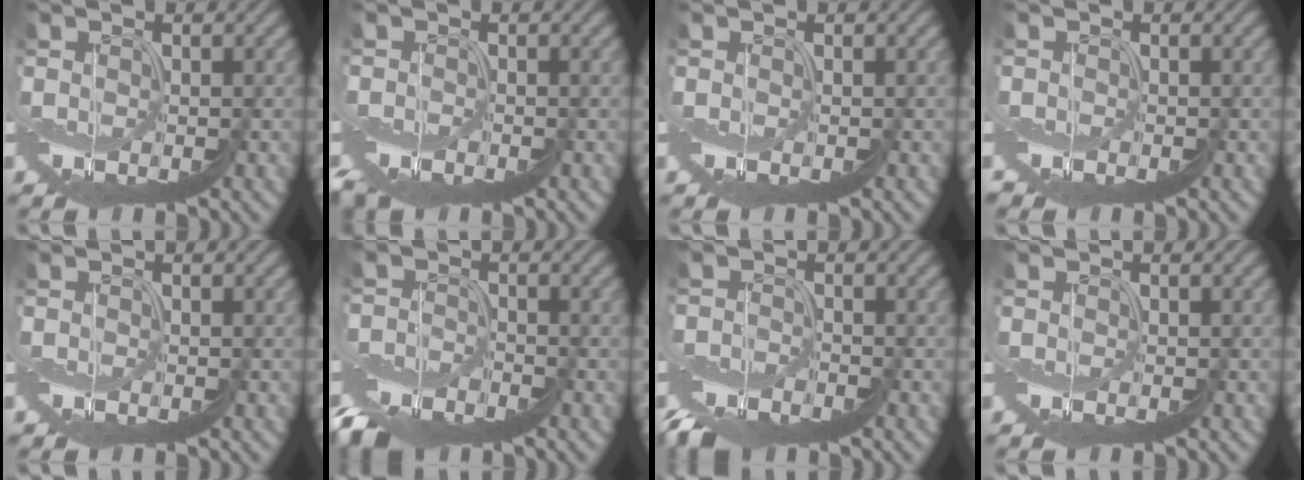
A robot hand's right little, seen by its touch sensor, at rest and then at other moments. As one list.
[{"total": 4.5, "force": [-4.0, 1.3, 1.8], "torque": [-0.031, -0.005, -0.052]}, {"total": 0.0}, {"total": 2.5, "force": [-1.9, 1.3, 1.0], "torque": [-0.007, -0.004, -0.026]}, {"total": 1.1, "force": [-0.5, 0.7, 0.7], "torque": [-0.005, -0.008, -0.007]}, {"total": 6.9, "force": [-6.9, -0.4, -0.5], "torque": [-0.001, -0.001, -0.126]}, {"total": 5.6, "force": [-5.5, -0.8, -0.9], "torque": [0.008, 0.004, -0.105]}, {"total": 0.0}]